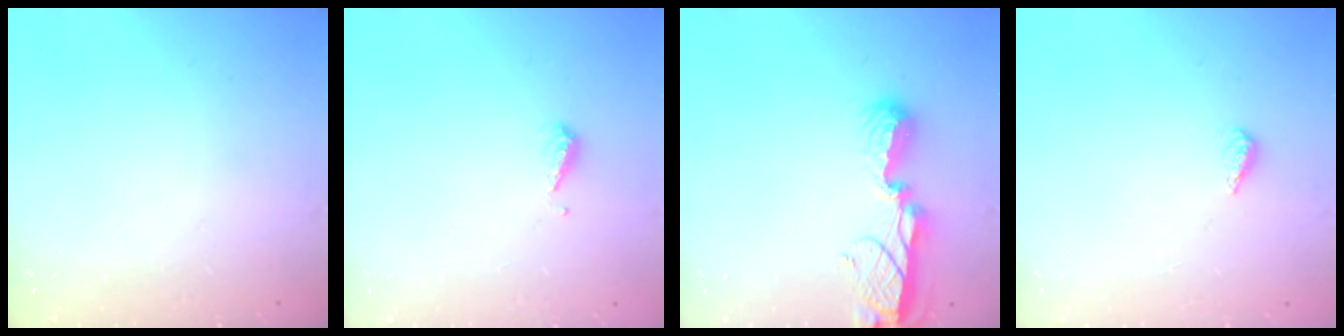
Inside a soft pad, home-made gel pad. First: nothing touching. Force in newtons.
{"total": 3.9, "press": 3.9, "slide": 0.4}
{"total": 8.1, "press": 8.1, "slide": 0.7}
{"total": 2.3, "press": 2.2, "slide": 0.8}